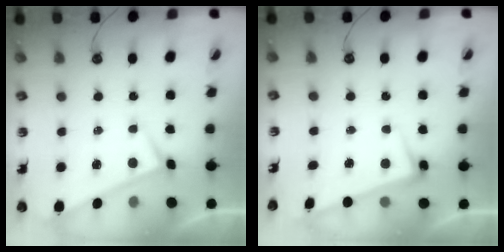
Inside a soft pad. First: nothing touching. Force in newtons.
{"total": 2.5, "press": 2.2, "slide": 1.0}